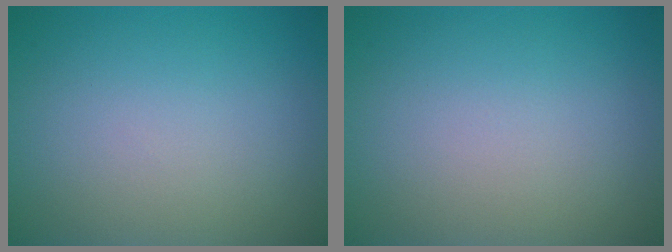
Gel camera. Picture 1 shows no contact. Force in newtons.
{"total": 0.0}